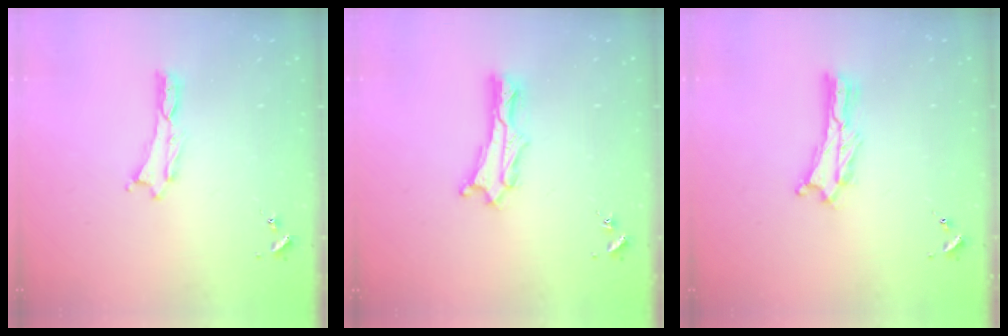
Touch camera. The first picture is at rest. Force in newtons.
{"total": 2.0, "press": 2.0, "slide": 0.2}
{"total": 1.3, "press": 1.3, "slide": 0.3}